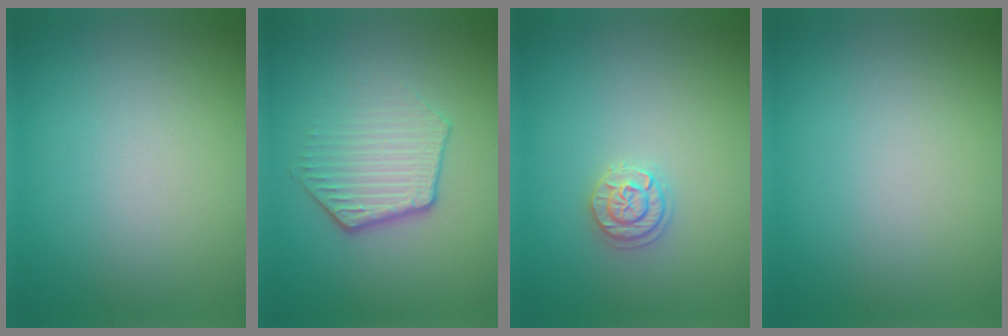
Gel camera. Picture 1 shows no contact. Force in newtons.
{"total": 3.8, "press": 2.9, "slide": 2.5}
{"total": 1.8, "press": 1.8, "slide": 0.1}
{"total": 0.0}